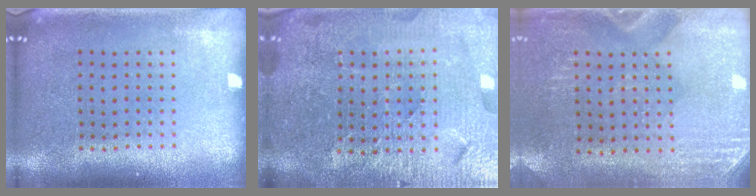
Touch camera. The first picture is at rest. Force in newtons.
{"total": 5.6, "press": 5.1, "slide": 2.3}
{"total": 2.9, "press": 2.5, "slide": 1.3}